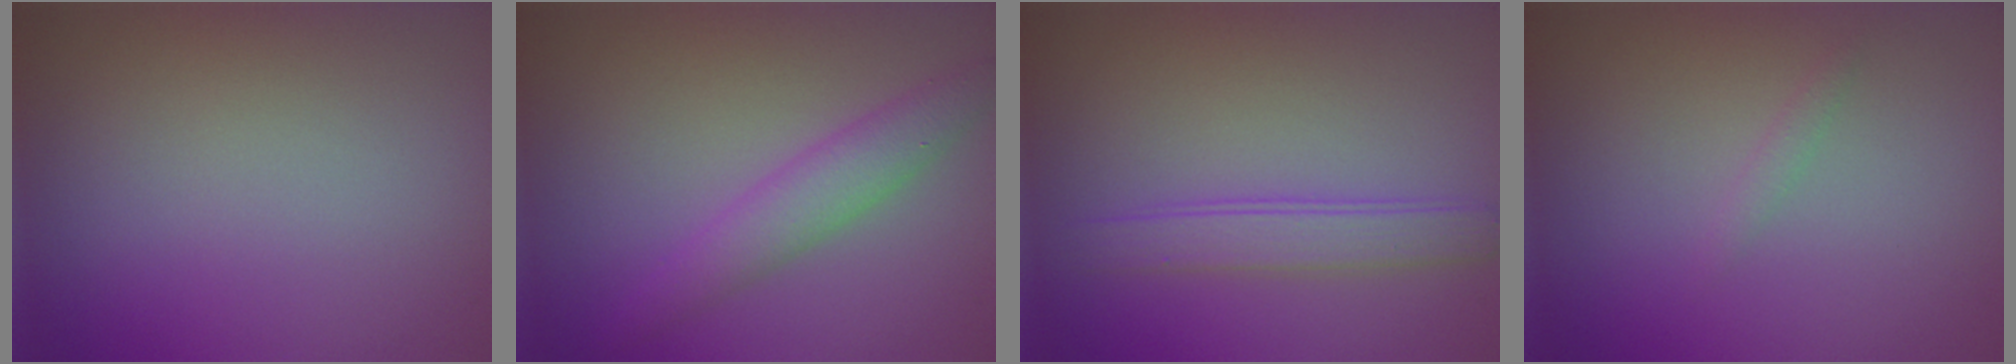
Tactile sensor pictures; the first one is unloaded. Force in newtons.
{"total": 2.8, "press": 2.8, "slide": 0.1}
{"total": 2.5, "press": 2.5, "slide": 0.1}
{"total": 0.7, "press": 0.7, "slide": 0.0}